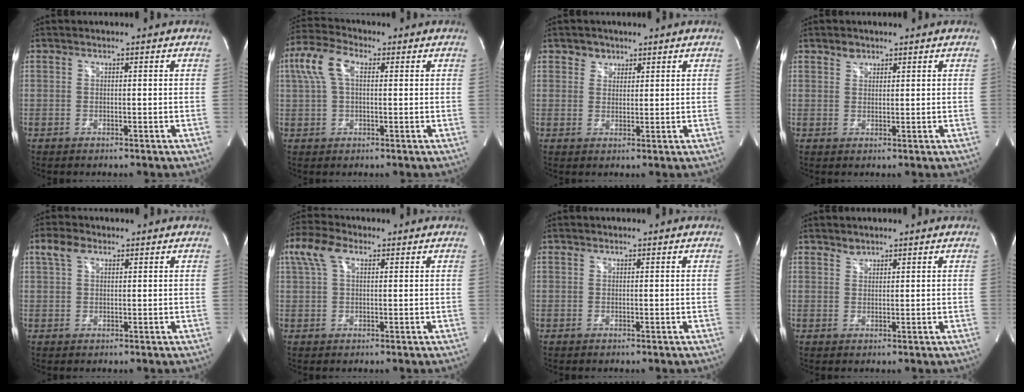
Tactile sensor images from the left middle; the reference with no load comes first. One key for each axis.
{"total": 6.9, "fx": 1.9, "fy": 3.2, "fz": 5.8, "tx": -0.145, "ty": 0.034, "tz": 0.036}
{"total": 2.3, "fx": 1.5, "fy": 1.7, "fz": 0.1, "tx": 0.004, "ty": 0.002, "tz": 0.021}
{"total": 1.6, "fx": 1.2, "fy": 1.0, "fz": 0.3, "tx": -0.003, "ty": 0.001, "tz": 0.020}
{"total": 3.1, "fx": 1.8, "fy": 1.6, "fz": 1.9, "tx": -0.048, "ty": 0.019, "tz": 0.039}
{"total": 5.6, "fx": 2.5, "fy": 2.7, "fz": 4.3, "tx": -0.106, "ty": 0.031, "tz": 0.052}
{"total": 0.0}
{"total": 1.1, "fx": 1.0, "fy": 0.5, "fz": 0.0, "tx": 0.004, "ty": -0.002, "tz": 0.017}